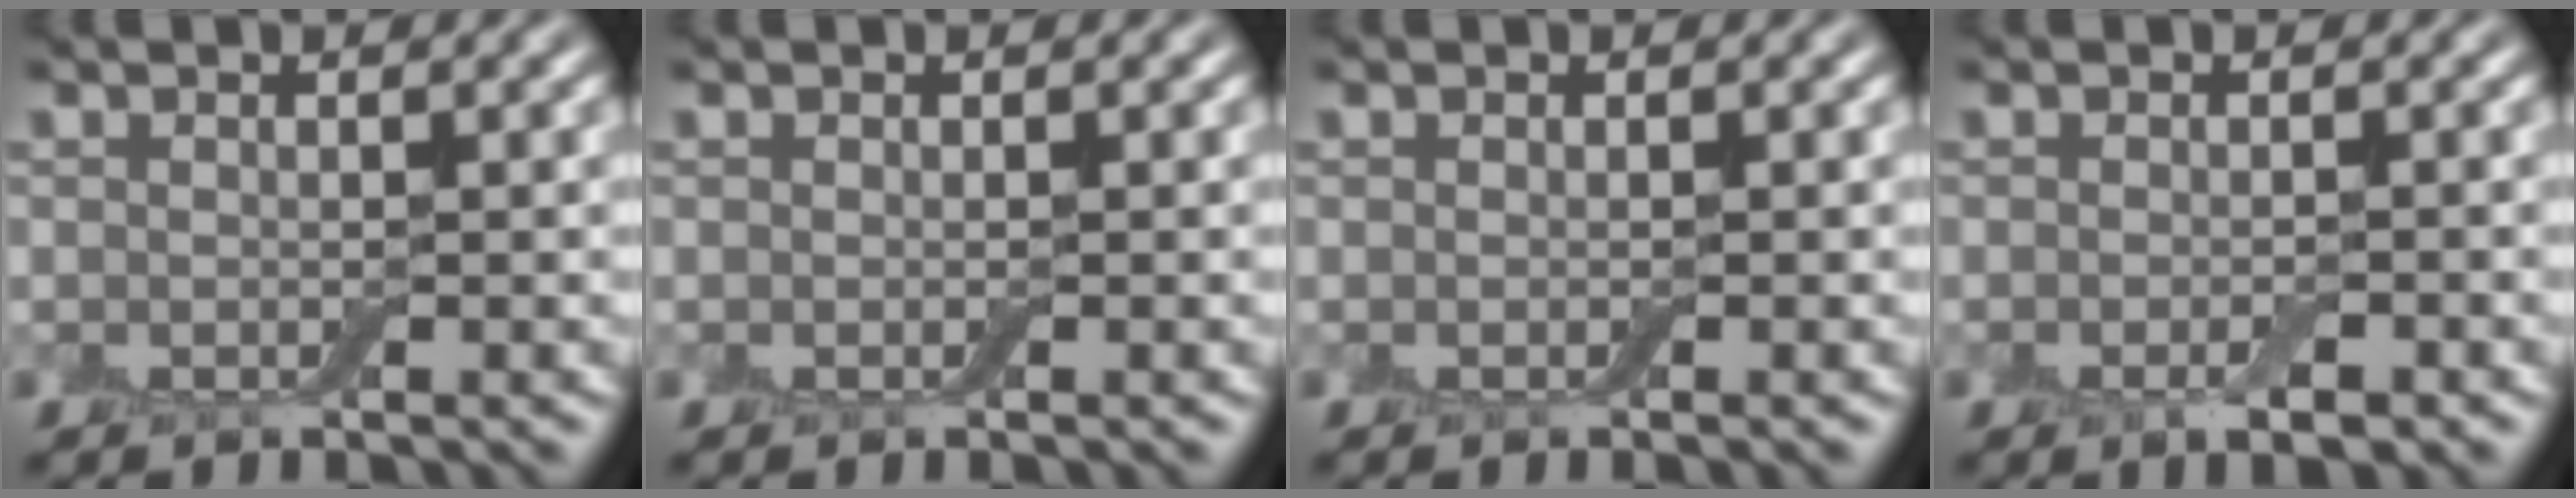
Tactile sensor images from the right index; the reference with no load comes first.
{"total": 0.0}
{"total": 0.0}
{"total": 1.5, "force": [-0.8, 0.4, 1.2], "torque": [-0.017, -0.005, -0.010]}